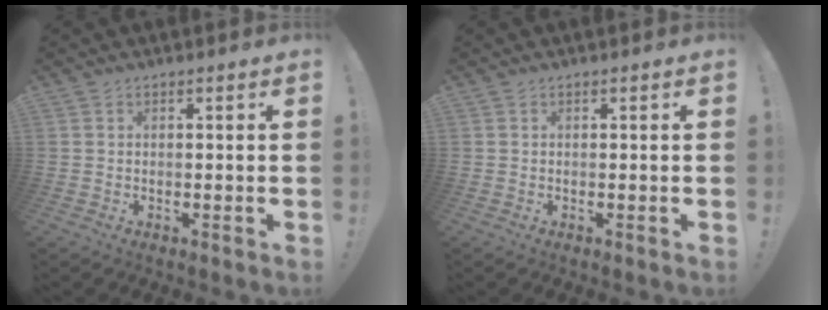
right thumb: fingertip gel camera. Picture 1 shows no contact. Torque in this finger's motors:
{"motor_torque": [0.00, 0.00, 0.00, 0.00, 0.00]}